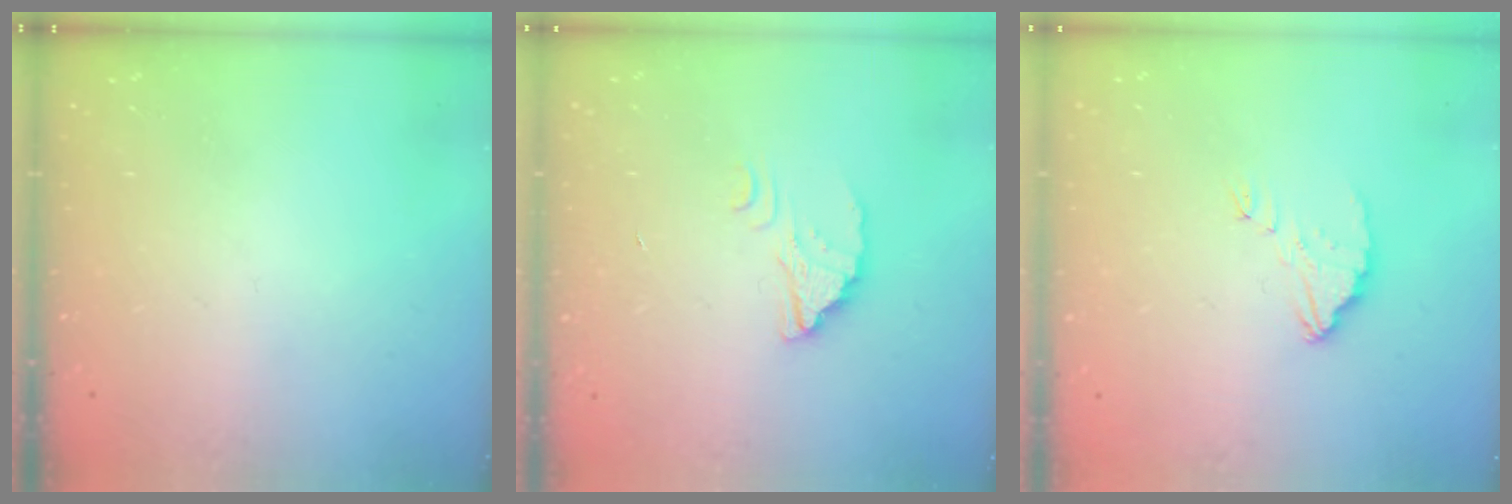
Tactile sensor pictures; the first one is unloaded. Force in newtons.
{"total": 2.4, "press": 2.4, "slide": 0.0}
{"total": 3.1, "press": 3.0, "slide": 0.2}